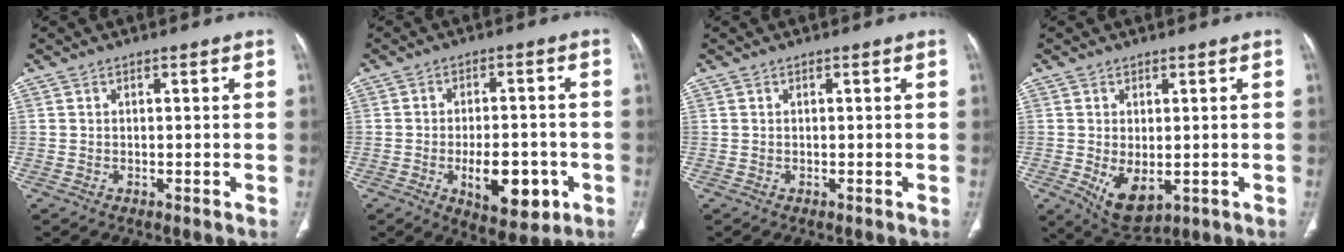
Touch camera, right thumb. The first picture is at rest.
{"total": 11.3, "force": [-3.7, 5.7, 9.0], "torque": [-0.110, 0.011, -0.043]}
{"total": 0.0}
{"total": 7.1, "force": [-1.4, 4.0, 5.7], "torque": [-0.086, -0.013, -0.003]}